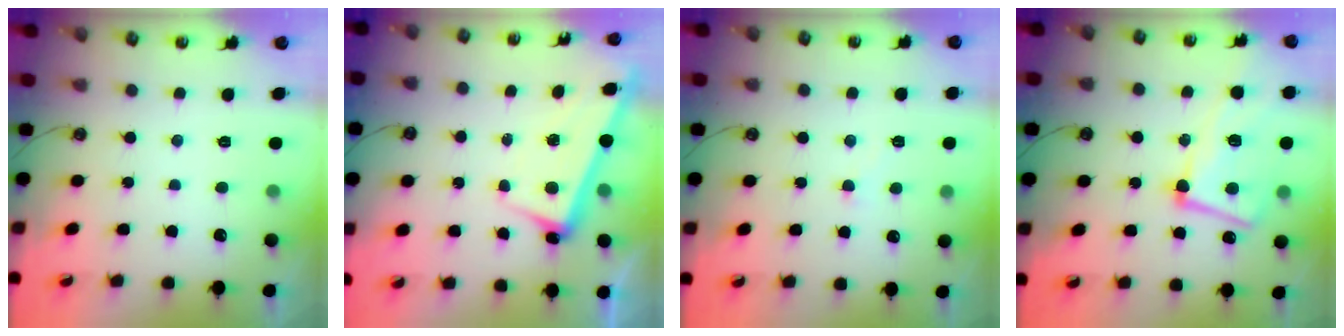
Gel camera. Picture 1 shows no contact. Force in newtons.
{"total": 2.6, "press": 2.5, "slide": 0.9}
{"total": 2.9, "press": 2.8, "slide": 0.8}
{"total": 12.7, "press": 12.6, "slide": 2.1}